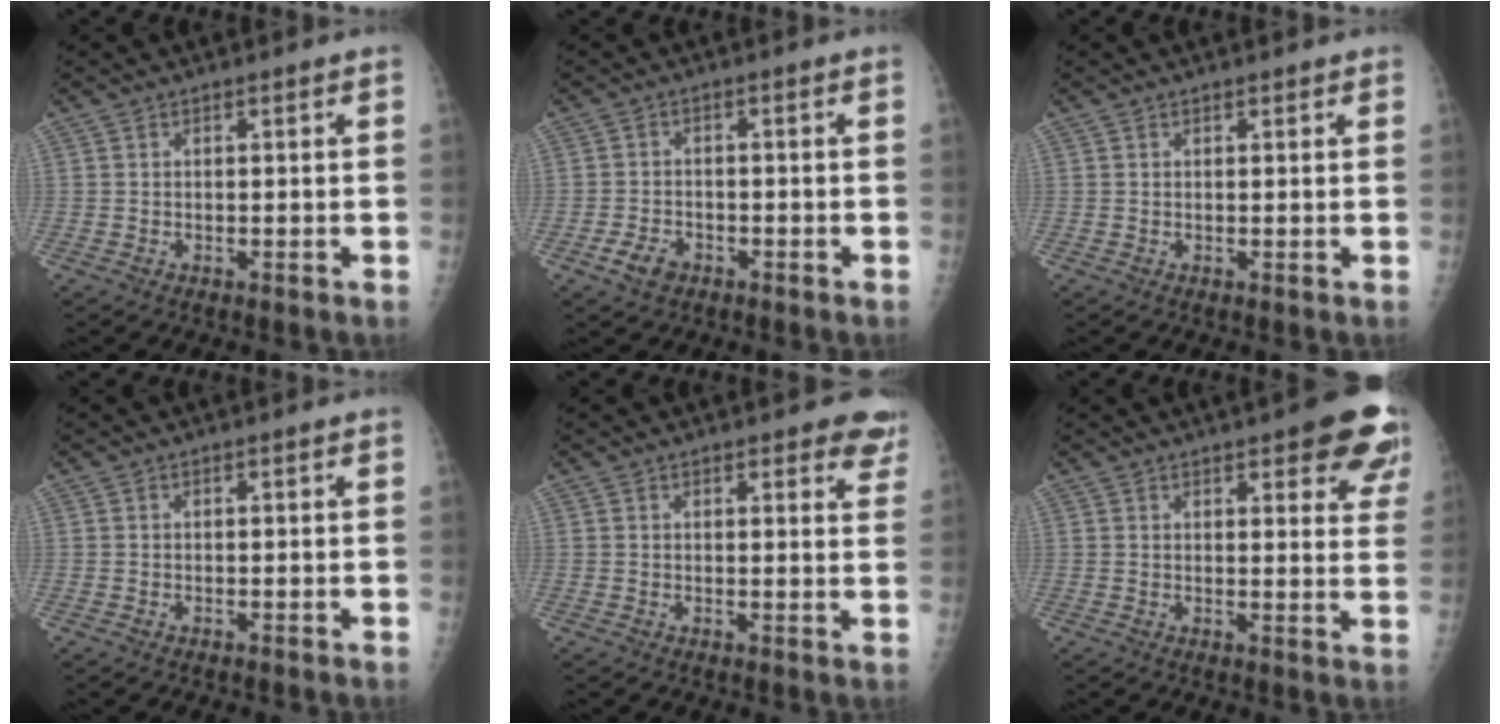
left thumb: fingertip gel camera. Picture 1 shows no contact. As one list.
[{"total": 3.9, "force": [-2.2, 2.5, 2.0], "torque": [-0.033, 0.009, -0.035]}, {"total": 0.8, "force": [0.7, 0.3, 0.3], "torque": [-0.002, -0.002, 0.009]}, {"total": 0.0}, {"total": 6.4, "force": [5.2, 2.4, 3.0], "torque": [0.003, -0.022, 0.044]}, {"total": 15.8, "force": [9.9, 4.0, 11.7], "torque": [-0.118, -0.039, 0.111]}]